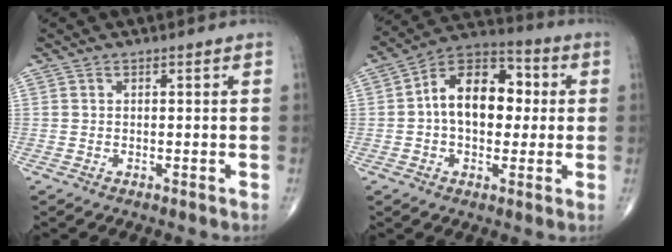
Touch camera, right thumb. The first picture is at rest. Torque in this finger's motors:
{"motor_torque": [0.29, 0.69, 0.75, -0.03, 0.13]}